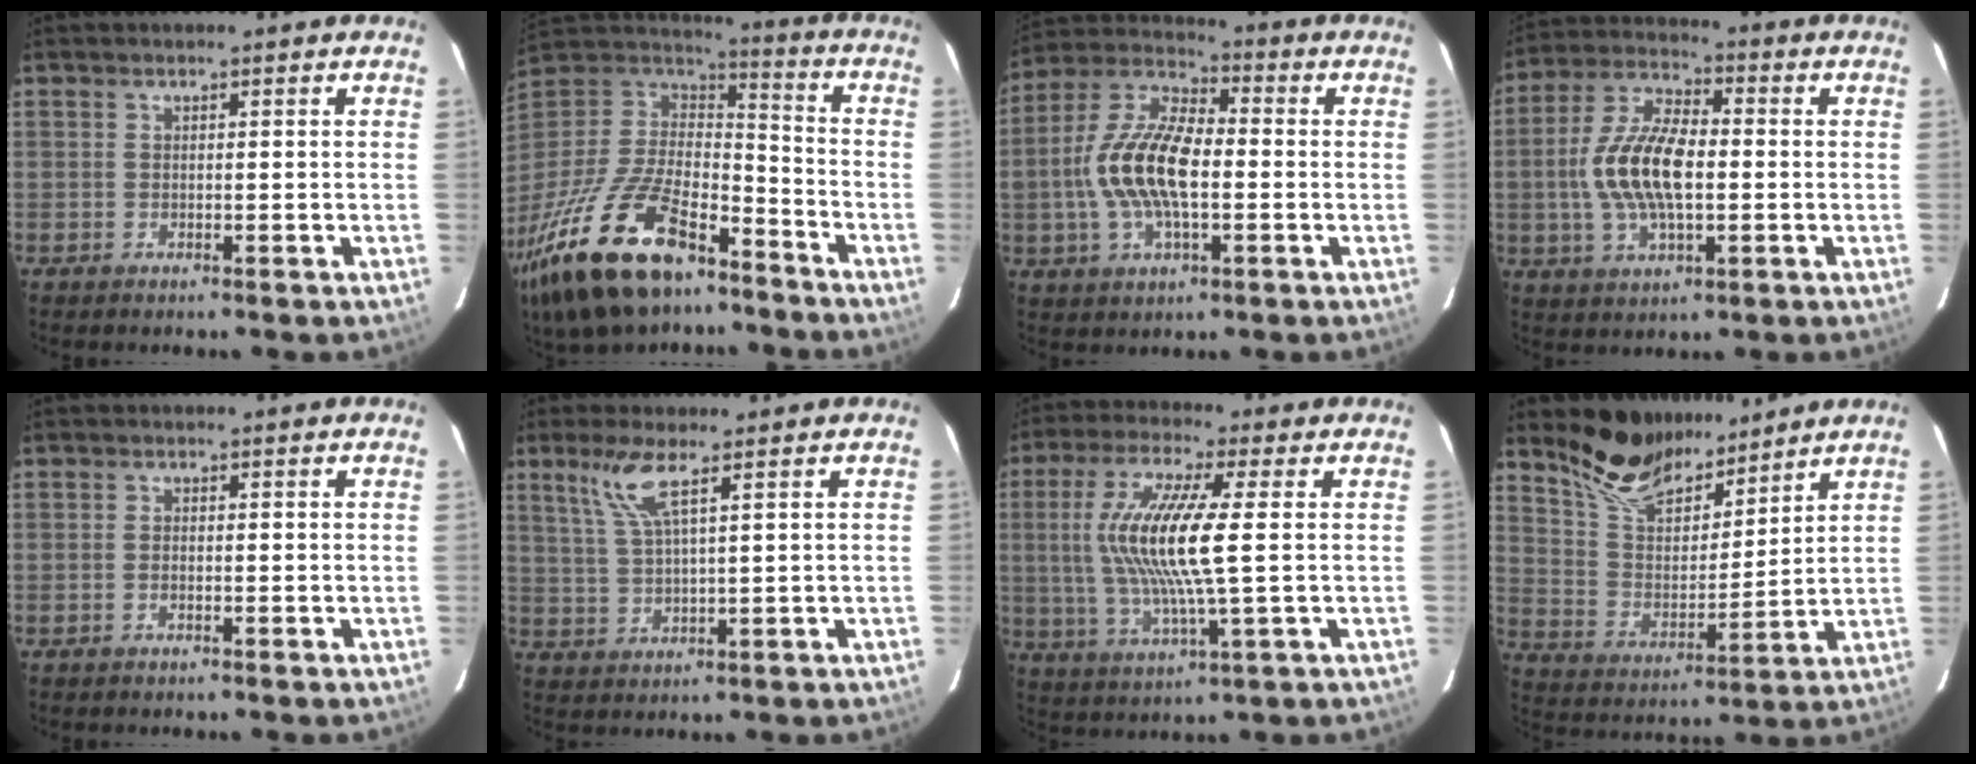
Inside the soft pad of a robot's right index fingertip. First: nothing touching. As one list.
[{"total": 29.7, "force": [-18.9, 13.1, 18.8], "torque": [-0.396, -0.040, -0.317]}, {"total": 15.1, "force": [-1.7, 6.9, 13.4], "torque": [-0.275, 0.010, -0.036]}, {"total": 13.9, "force": [-1.0, 6.4, 12.3], "torque": [-0.254, 0.008, -0.019]}, {"total": 0.8, "force": [-0.3, 0.4, 0.6], "torque": [-0.014, 0.000, -0.007]}, {"total": 6.3, "force": [3.6, 0.6, 5.2], "torque": [-0.114, 0.000, 0.077]}, {"total": 14.7, "force": [1.3, 1.7, 14.6], "torque": [-0.287, -0.003, 0.026]}, {"total": 13.5, "force": [11.1, 5.2, 5.7], "torque": [-0.119, 0.006, 0.208]}]